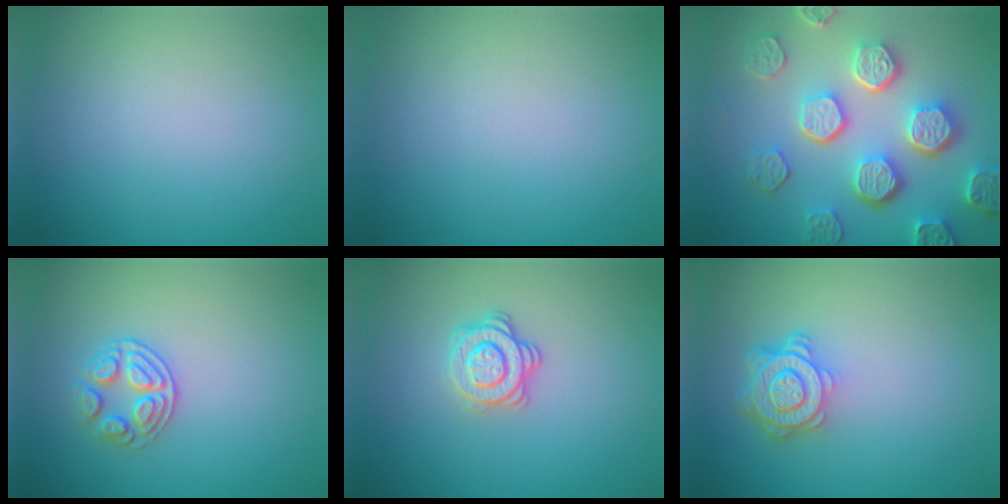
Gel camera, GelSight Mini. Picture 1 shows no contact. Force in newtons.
{"total": 0.0}
{"total": 7.8, "press": 6.1, "slide": 5.0}
{"total": 2.6, "press": 2.5, "slide": 0.8}
{"total": 2.8, "press": 2.6, "slide": 1.1}
{"total": 4.7, "press": 3.7, "slide": 3.0}